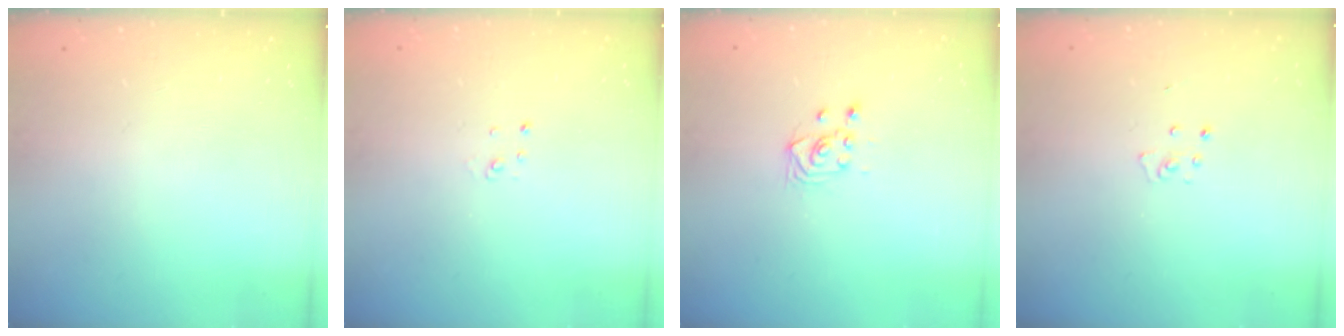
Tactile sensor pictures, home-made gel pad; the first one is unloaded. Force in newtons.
{"total": 2.0, "press": 2.0, "slide": 0.2}
{"total": 3.2, "press": 3.1, "slide": 0.9}
{"total": 2.6, "press": 2.6, "slide": 0.2}